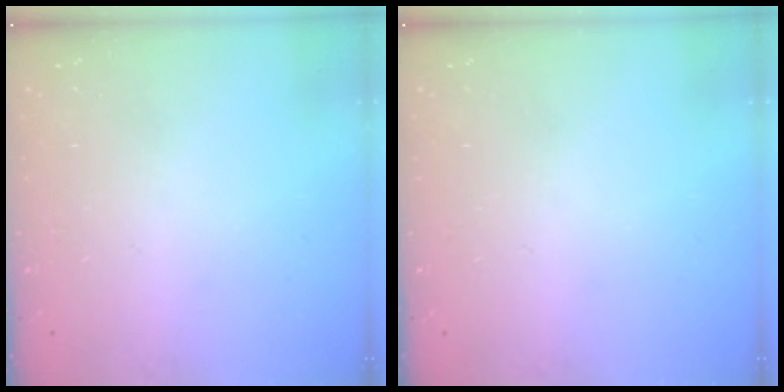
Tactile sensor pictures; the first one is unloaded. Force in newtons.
{"total": 0.0}